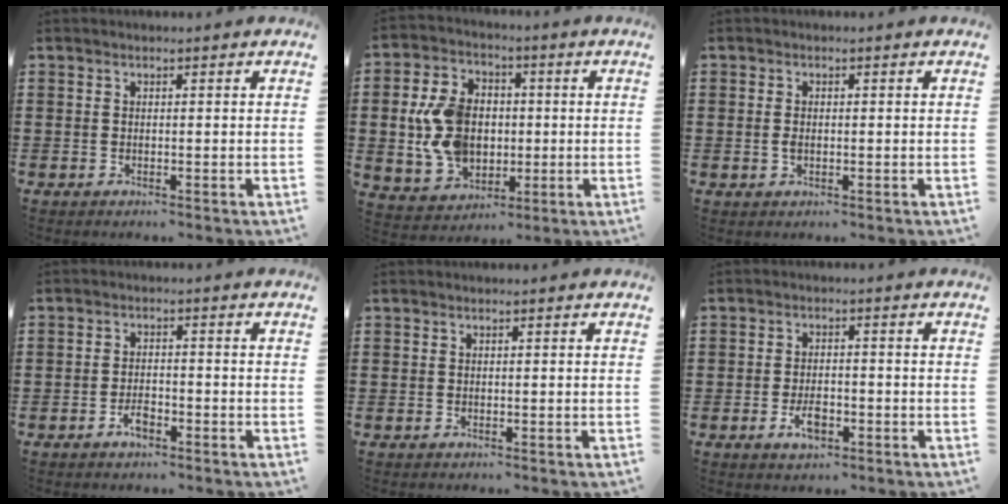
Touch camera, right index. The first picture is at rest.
{"total": 10.6, "force": [0.1, 8.2, 6.7], "torque": [-0.172, 0.018, 0.002]}
{"total": 1.4, "force": [-0.1, 0.9, 1.1], "torque": [-0.022, 0.003, -0.003]}
{"total": 2.8, "force": [-1.7, 1.2, 1.8], "torque": [-0.041, 0.001, -0.034]}
{"total": 0.0}
{"total": 3.9, "force": [-1.5, 1.9, 3.1], "torque": [-0.060, 0.001, -0.028]}